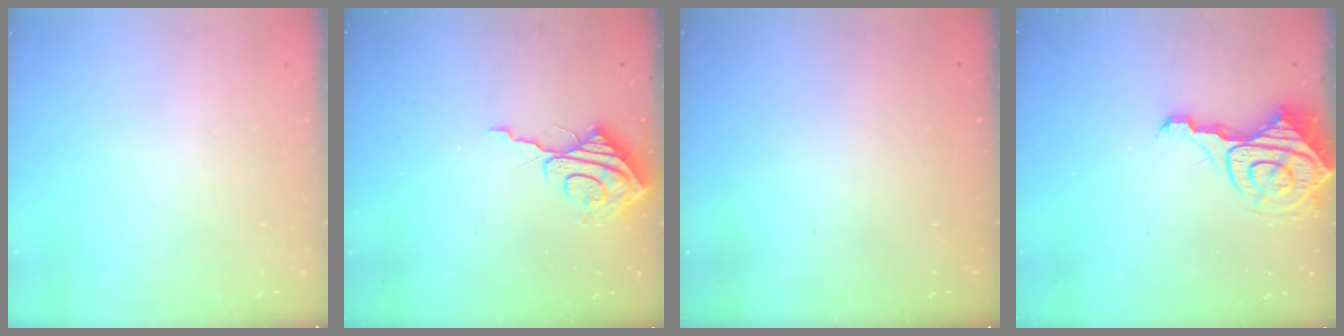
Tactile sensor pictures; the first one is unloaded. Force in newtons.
{"total": 9.1, "press": 9.1, "slide": 0.7}
{"total": 0.0}
{"total": 10.1, "press": 10.0, "slide": 0.9}